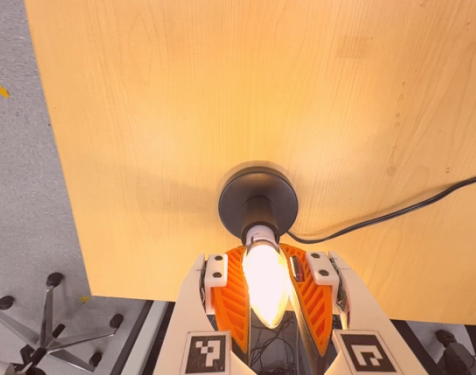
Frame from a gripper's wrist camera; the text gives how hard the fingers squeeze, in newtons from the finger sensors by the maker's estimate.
{"total": 21.2, "left": 18.0, "right": 24.4}